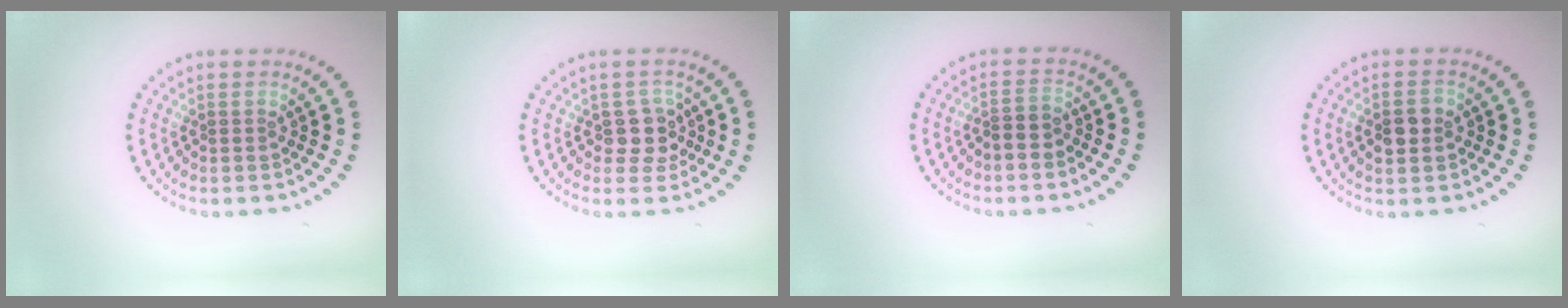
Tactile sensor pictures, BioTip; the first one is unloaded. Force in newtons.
{"total": 2.4, "press": 2.0, "slide": 1.3}
{"total": 1.5, "press": 1.3, "slide": 0.7}
{"total": 2.5, "press": 2.5, "slide": 0.0}